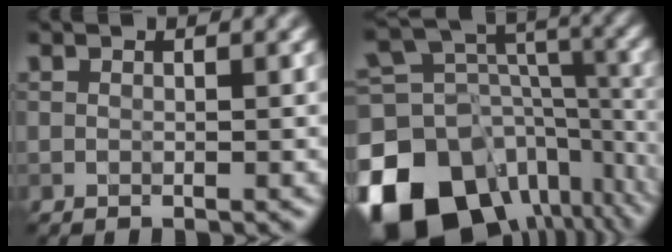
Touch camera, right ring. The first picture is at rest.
{"total": 15.1, "force": [-8.1, 10.5, 7.1], "torque": [-0.183, -0.007, -0.136]}